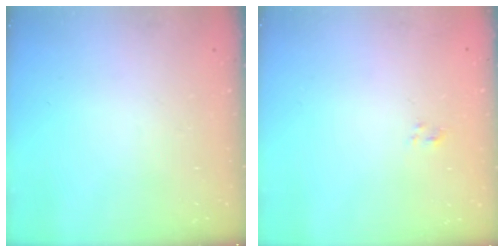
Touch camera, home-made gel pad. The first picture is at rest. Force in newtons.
{"total": 1.2, "press": 1.0, "slide": 0.7}